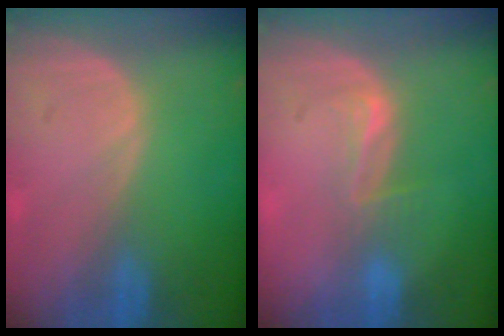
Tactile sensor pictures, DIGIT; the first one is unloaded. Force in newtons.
{"total": 2.7, "press": 2.3, "slide": 1.5}